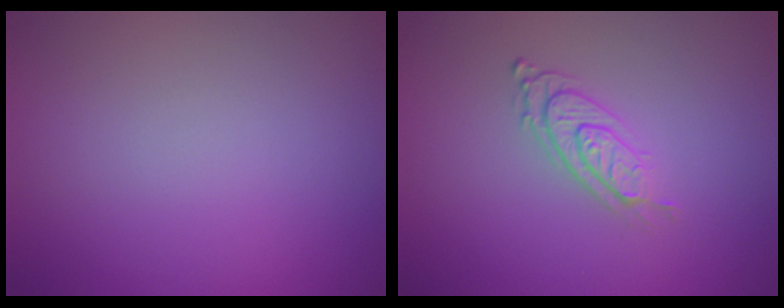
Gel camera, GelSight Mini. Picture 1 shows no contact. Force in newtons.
{"total": 2.9, "press": 2.0, "slide": 2.0}